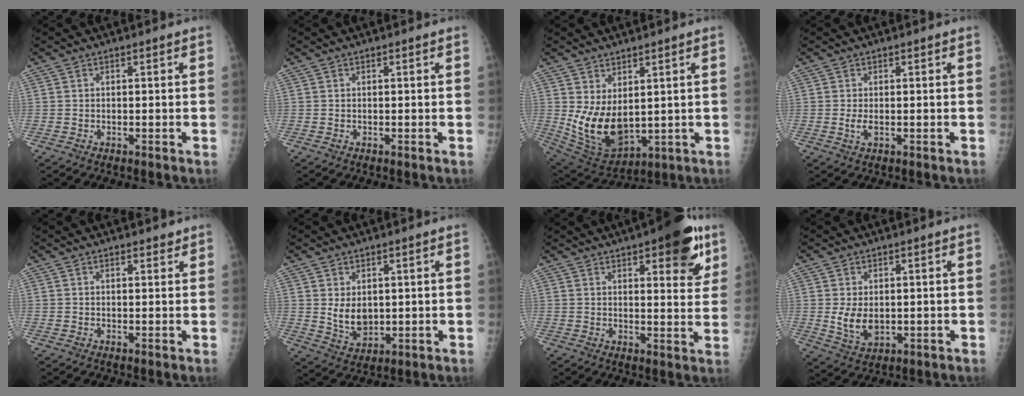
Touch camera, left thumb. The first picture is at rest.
{"total": 0.0}
{"total": 11.5, "force": [1.8, 6.5, 9.3], "torque": [-0.153, -0.031, 0.058]}
{"total": 2.0, "force": [0.0, 0.8, 1.9], "torque": [-0.041, -0.004, 0.001]}
{"total": 1.7, "force": [1.4, 0.7, 0.8], "torque": [-0.005, -0.007, 0.018]}
{"total": 5.9, "force": [1.2, 4.0, 4.2], "torque": [-0.054, -0.019, 0.037]}
{"total": 13.3, "force": [7.1, 4.5, 10.2], "torque": [-0.094, -0.029, 0.089]}
{"total": 5.6, "force": [0.2, 3.7, 4.2], "torque": [-0.065, -0.015, 0.018]}